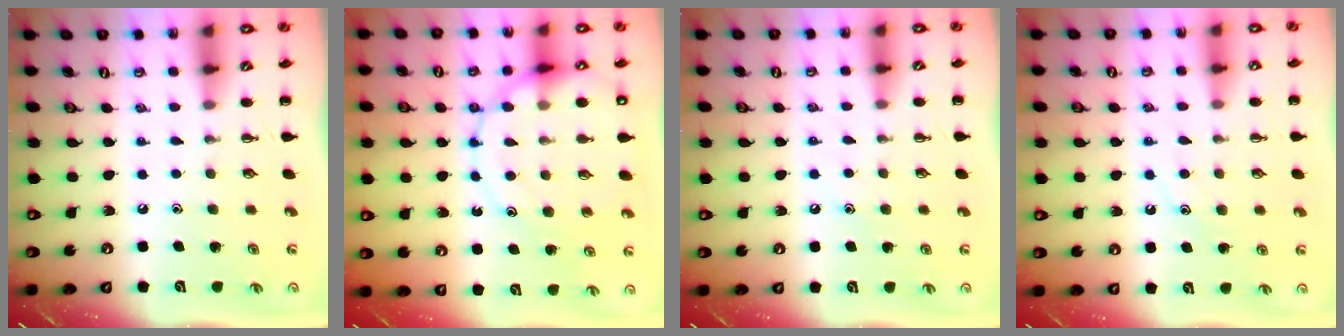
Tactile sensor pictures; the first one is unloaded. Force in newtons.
{"total": 15.2, "press": 15.0, "slide": 2.4}
{"total": 7.3, "press": 7.1, "slide": 1.5}
{"total": 9.1, "press": 9.0, "slide": 1.4}